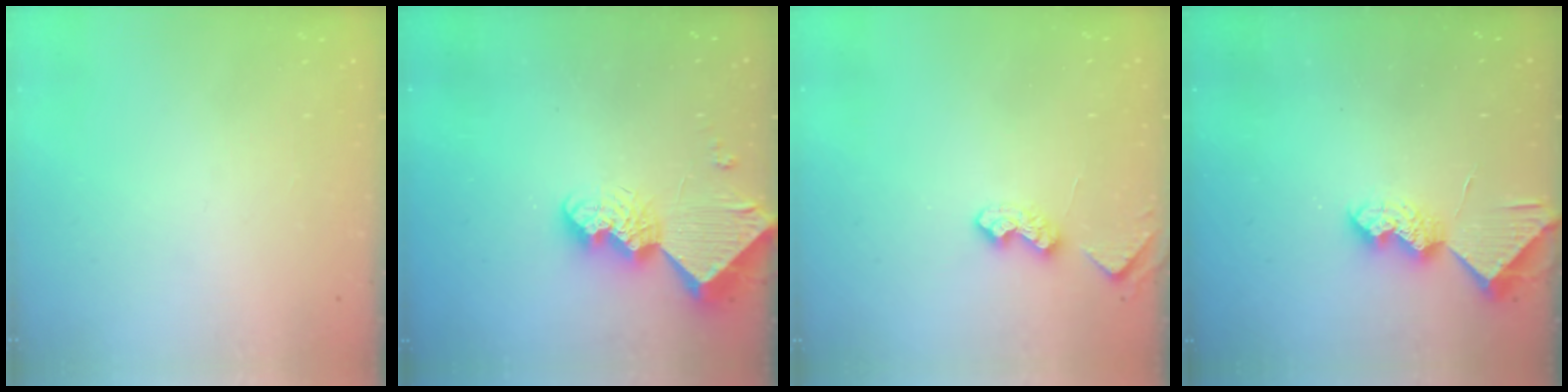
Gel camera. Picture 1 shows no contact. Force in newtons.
{"total": 11.8, "press": 11.8, "slide": 1.3}
{"total": 4.2, "press": 4.2, "slide": 0.5}
{"total": 7.9, "press": 7.8, "slide": 0.6}